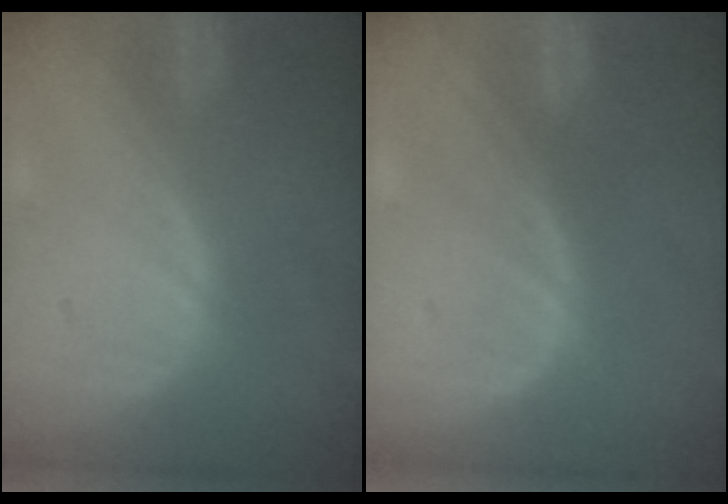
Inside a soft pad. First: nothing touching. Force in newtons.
{"total": 0.0}